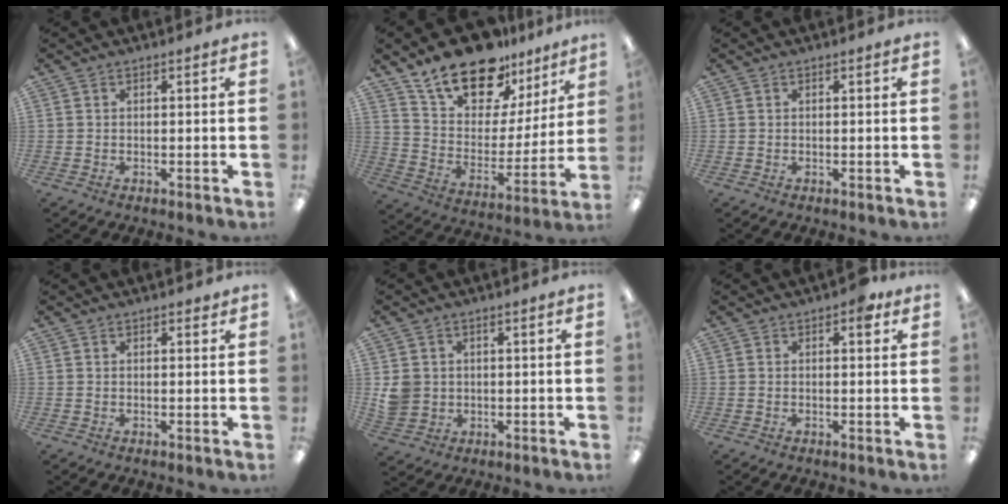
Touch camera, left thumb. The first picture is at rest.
{"total": 19.0, "force": [15.1, 8.9, 7.6], "torque": [-0.152, -0.101, 0.273]}
{"total": 0.0}
{"total": 1.1, "force": [0.7, 0.5, 0.6], "torque": [-0.005, -0.001, 0.010]}
{"total": 4.8, "force": [0.8, 4.6, 1.2], "torque": [-0.016, 0.007, 0.017]}
{"total": 3.3, "force": [1.4, 1.5, 2.6], "torque": [-0.022, -0.005, 0.016]}